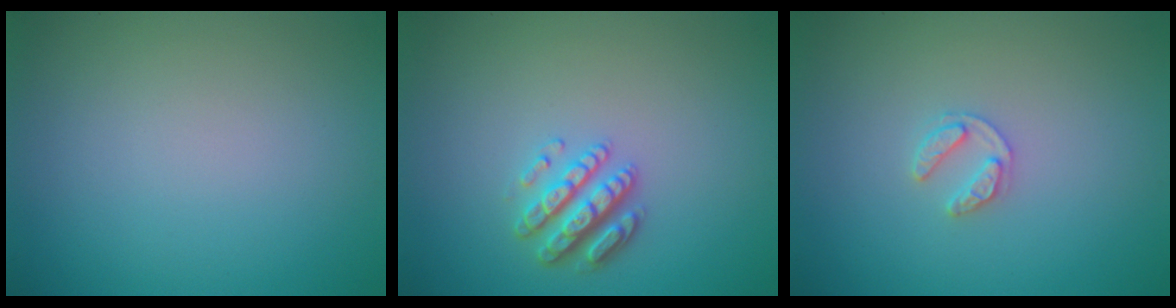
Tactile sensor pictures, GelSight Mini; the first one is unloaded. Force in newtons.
{"total": 2.9, "press": 2.8, "slide": 1.1}
{"total": 1.6, "press": 1.6, "slide": 0.3}